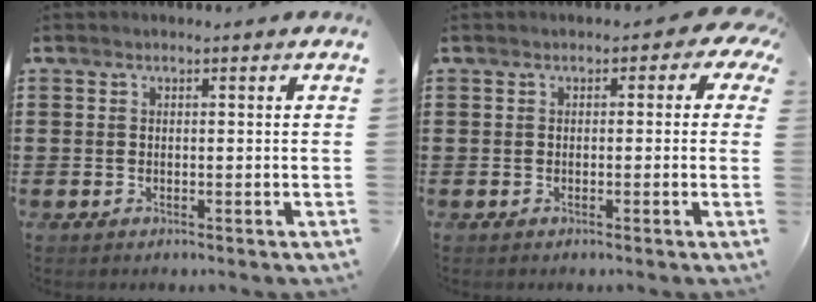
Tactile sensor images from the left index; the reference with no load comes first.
{"total": 1.5, "force": [-0.6, 0.9, 1.0], "torque": [-0.024, 0.007, -0.015]}